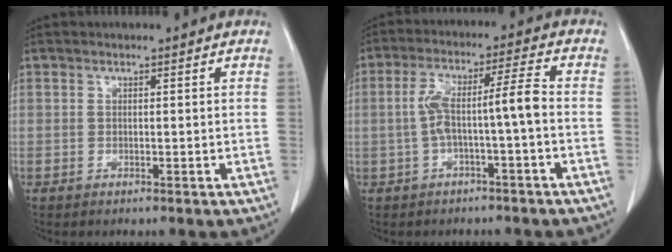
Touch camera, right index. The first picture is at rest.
{"total": 7.2, "force": [-1.3, 0.3, 7.1], "torque": [-0.138, 0.033, -0.018]}